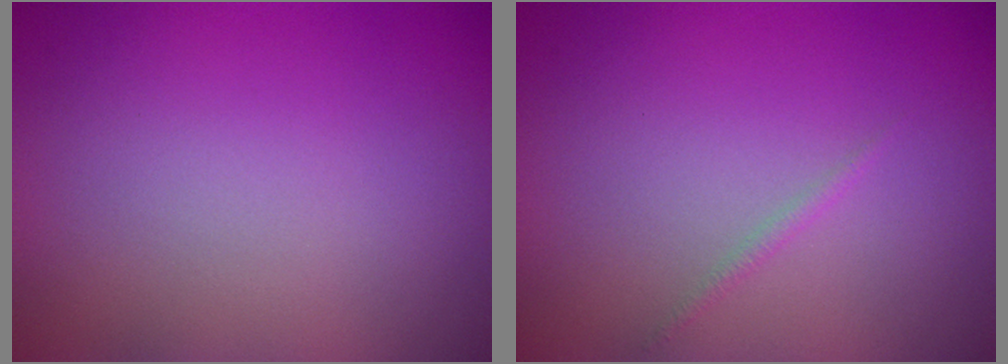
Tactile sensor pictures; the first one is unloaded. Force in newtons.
{"total": 0.6, "press": 0.6, "slide": 0.0}